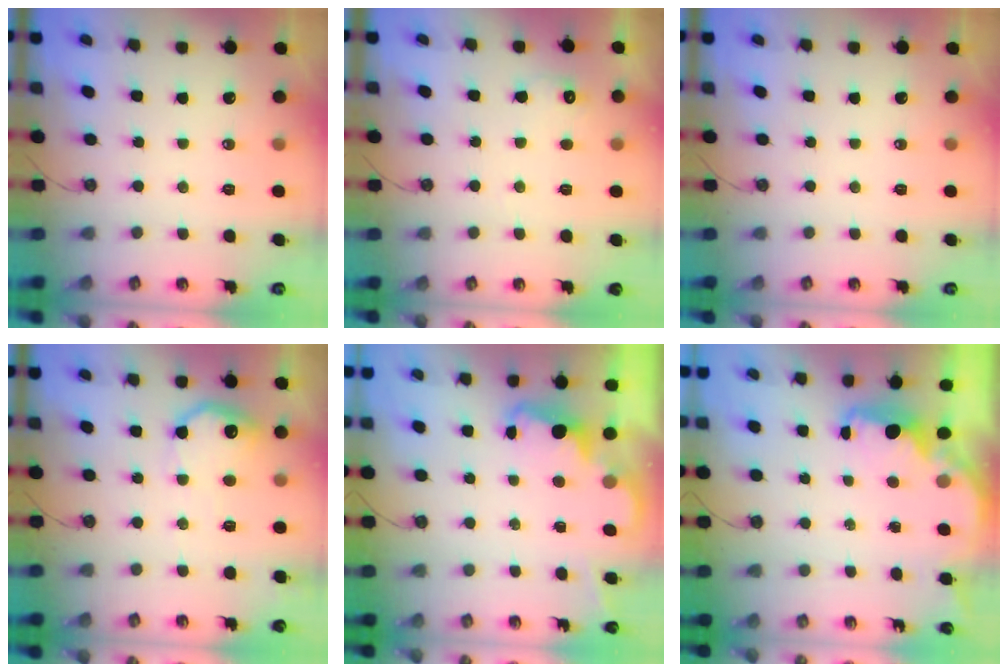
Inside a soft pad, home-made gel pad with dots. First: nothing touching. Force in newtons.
{"total": 7.2, "press": 7.2, "slide": 0.2}
{"total": 0.0}
{"total": 11.7, "press": 11.7, "slide": 0.6}
{"total": 2.5, "press": 2.4, "slide": 0.5}
{"total": 2.6, "press": 2.5, "slide": 0.8}